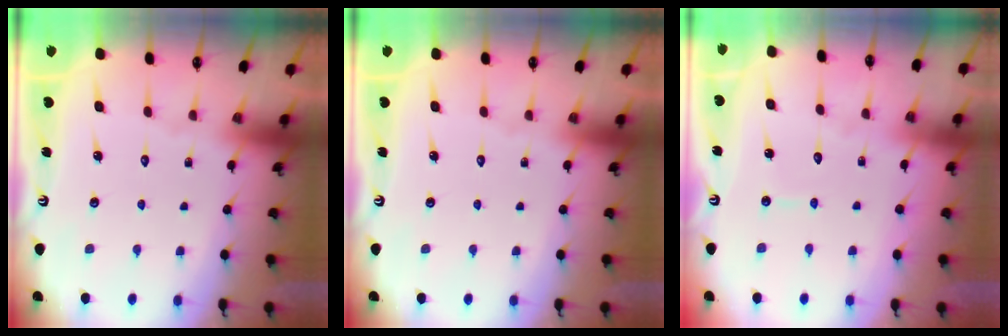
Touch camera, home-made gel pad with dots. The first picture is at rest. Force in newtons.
{"total": 0.0}
{"total": 3.2, "press": 3.2, "slide": 0.3}